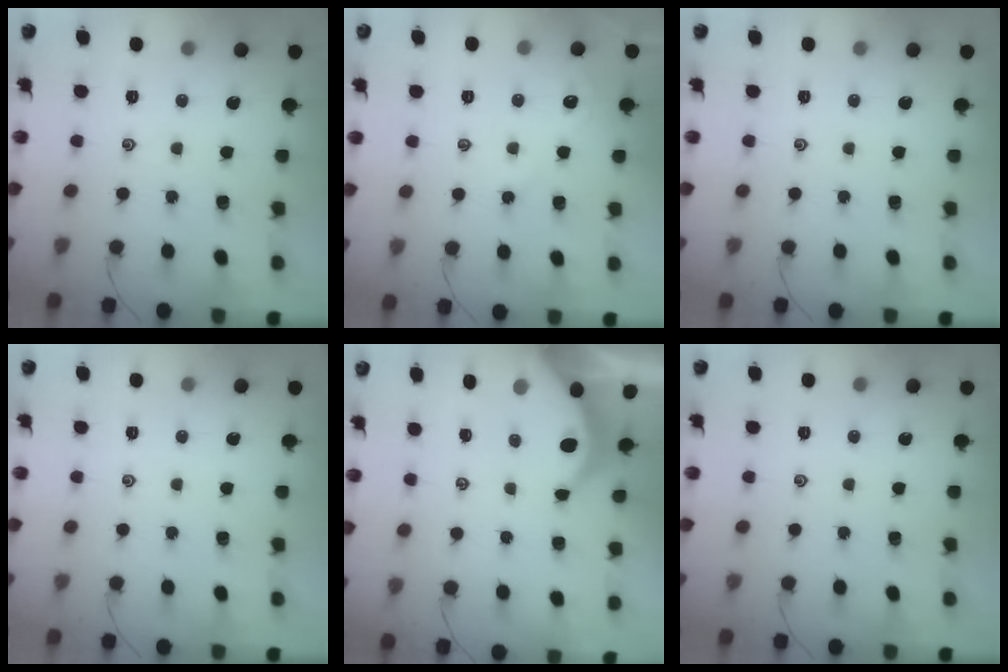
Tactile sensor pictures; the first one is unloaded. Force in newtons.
{"total": 2.2, "press": 2.2, "slide": 0.4}
{"total": 0.0}
{"total": 0.0}
{"total": 3.8, "press": 3.8, "slide": 0.4}
{"total": 0.0}